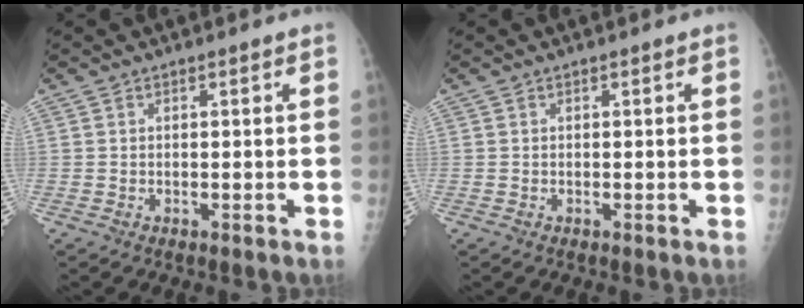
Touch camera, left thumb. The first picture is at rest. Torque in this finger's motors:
{"motor_torque": [0.00, 0.00, 0.00, -0.01, 0.00]}